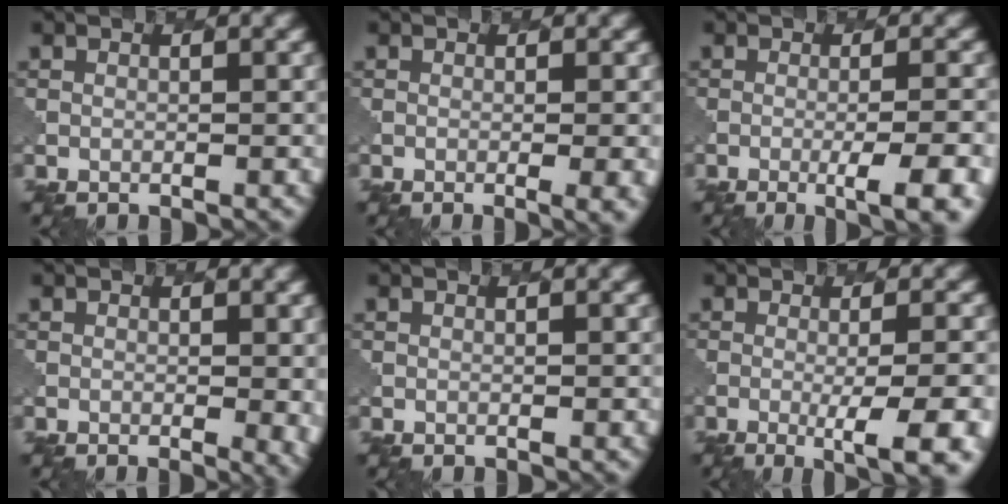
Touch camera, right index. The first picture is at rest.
{"total": 3.5, "force": [-0.7, 1.3, 3.2], "torque": [-0.027, 0.001, -0.010]}
{"total": 6.2, "force": [-2.7, 1.7, 5.3], "torque": [-0.063, 0.002, -0.032]}
{"total": 3.0, "force": [-0.5, 1.1, 2.7], "torque": [-0.032, -0.006, -0.001]}
{"total": 0.0}
{"total": 7.5, "force": [-2.9, 2.0, 6.7], "torque": [-0.080, -0.007, -0.032]}